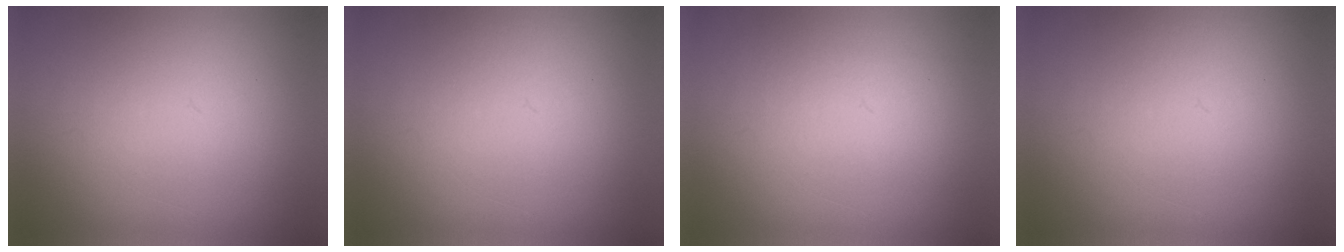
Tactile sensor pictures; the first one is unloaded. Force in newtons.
{"total": 1.1}
{"total": 1.4}
{"total": 1.1}